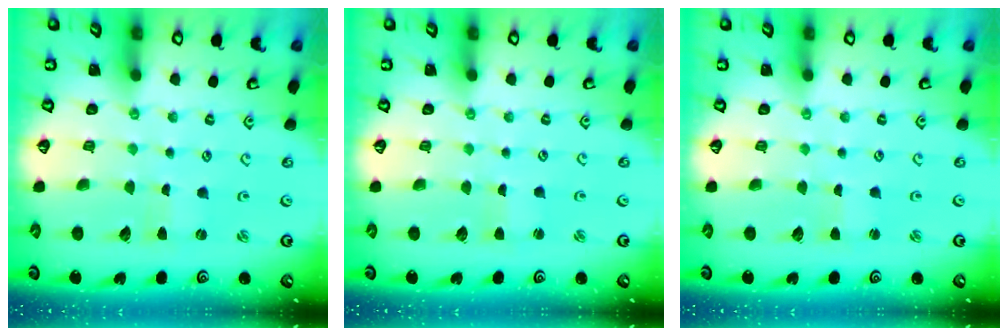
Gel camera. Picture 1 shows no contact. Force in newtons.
{"total": 1.1, "press": 1.1, "slide": 0.1}
{"total": 1.1, "press": 1.1, "slide": 0.1}